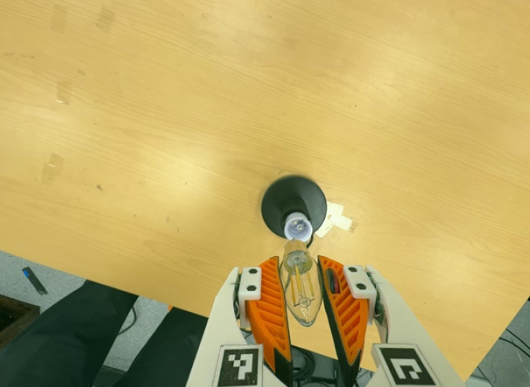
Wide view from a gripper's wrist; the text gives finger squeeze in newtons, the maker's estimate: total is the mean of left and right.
{"total": 13.0, "left": 14.5, "right": 11.5}